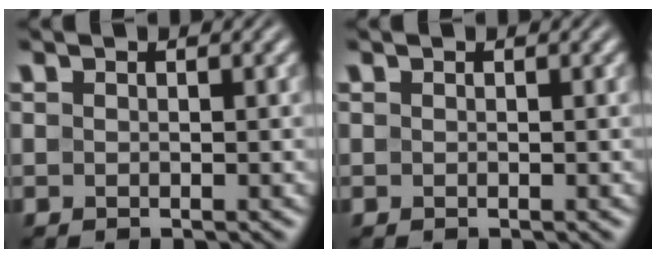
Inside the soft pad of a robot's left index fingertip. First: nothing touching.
{"total": 0.0}